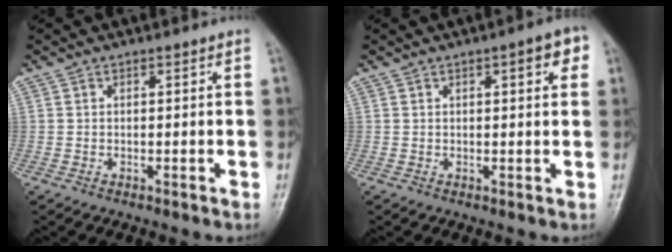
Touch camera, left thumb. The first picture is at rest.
{"total": 4.5, "force": [1.8, 1.4, 3.9], "torque": [-0.038, 0.001, 0.017]}